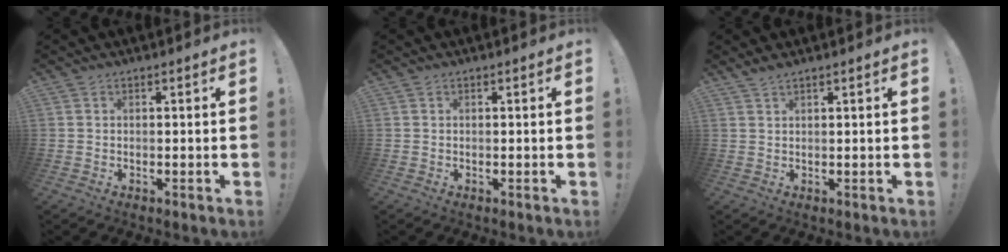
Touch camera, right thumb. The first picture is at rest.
{"total": 0.0}
{"total": 1.7, "force": [1.4, -0.1, 1.0], "torque": [-0.027, -0.002, 0.025]}